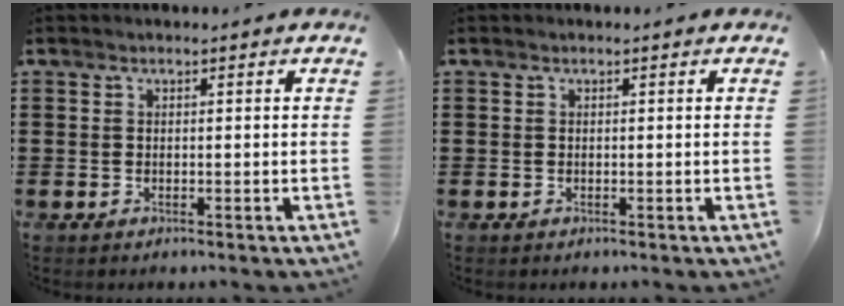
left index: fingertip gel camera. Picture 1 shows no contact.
{"total": 0.0}